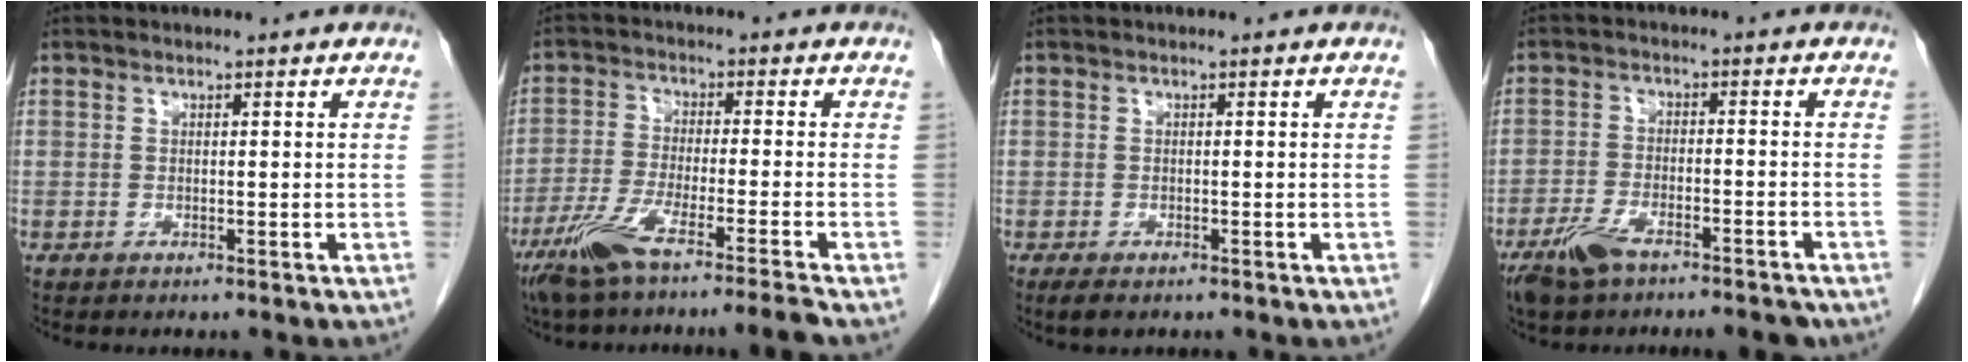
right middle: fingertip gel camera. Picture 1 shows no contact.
{"total": 10.7, "force": [-7.8, -1.4, 7.1], "torque": [-0.124, -0.030, -0.134]}
{"total": 2.0, "force": [-1.4, 0.8, 1.2], "torque": [-0.025, -0.004, -0.018]}
{"total": 8.5, "force": [-6.5, 2.4, 5.0], "torque": [-0.089, -0.007, -0.108]}